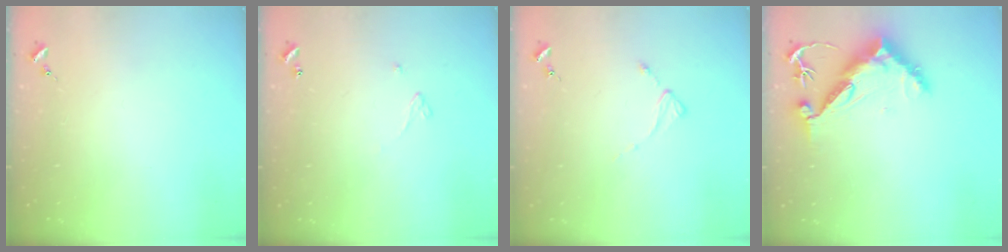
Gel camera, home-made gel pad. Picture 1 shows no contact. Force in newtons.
{"total": 2.4, "press": 2.4, "slide": 0.2}
{"total": 1.9, "press": 1.8, "slide": 0.3}
{"total": 12.9, "press": 12.8, "slide": 0.9}